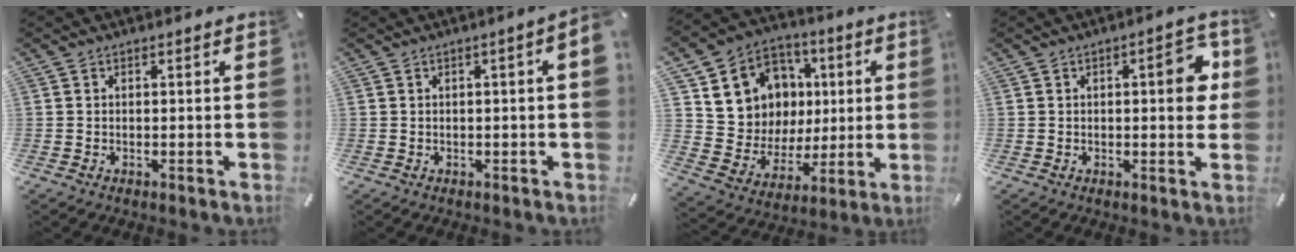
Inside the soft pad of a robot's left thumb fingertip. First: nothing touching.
{"total": 2.2, "force": [0.0, 0.0, 2.2], "torque": [-0.036, -0.003, -0.001]}
{"total": 13.0, "force": [3.6, 12.1, 2.7], "torque": [-0.041, -0.028, 0.084]}
{"total": 7.6, "force": [1.3, 2.9, 6.9], "torque": [-0.072, -0.010, 0.010]}